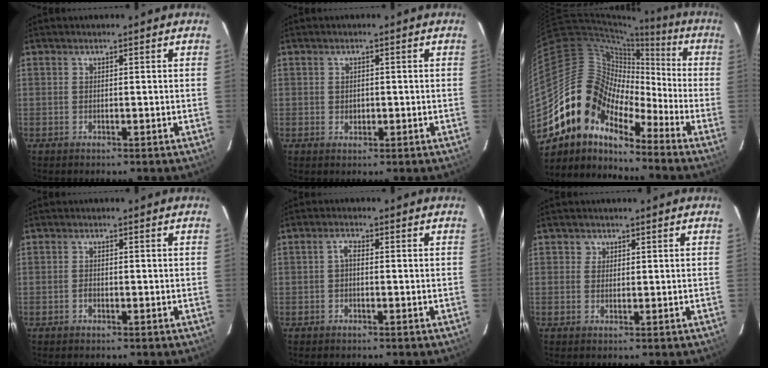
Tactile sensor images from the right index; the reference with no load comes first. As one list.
[{"total": 1.5, "force": [-0.1, 1.4, 0.6], "torque": [-0.005, 0.001, 0.000]}, {"total": 13.0, "force": [-9.6, 7.2, 5.0], "torque": [-0.083, 0.027, -0.206]}, {"total": 0.8, "force": [-0.3, 0.6, 0.3], "torque": [-0.005, 0.000, -0.007]}, {"total": 1.5, "force": [-0.3, 0.8, 1.3], "torque": [-0.026, 0.008, -0.007]}, {"total": 1.5, "force": [0.5, 1.4, 0.0], "torque": [0.006, 0.007, 0.006]}]